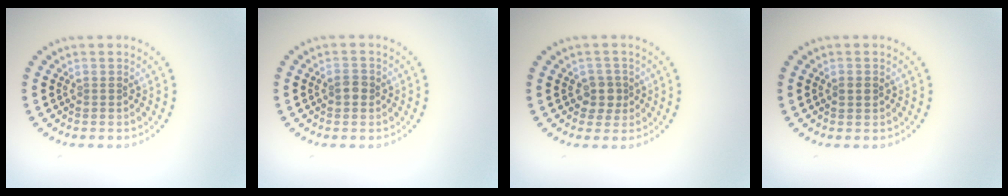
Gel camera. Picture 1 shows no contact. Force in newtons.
{"total": 1.4, "press": 1.4, "slide": 0.1}
{"total": 2.0, "press": 1.7, "slide": 1.1}
{"total": 1.3, "press": 1.3, "slide": 0.1}